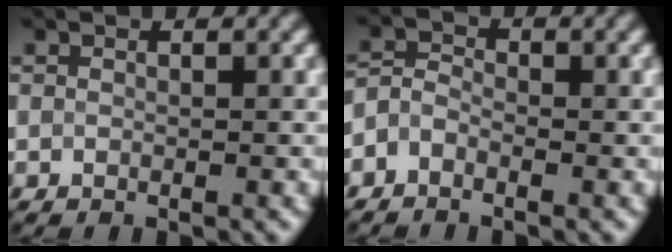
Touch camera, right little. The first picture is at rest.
{"total": 1.9, "force": [-1.1, 1.2, 1.0], "torque": [-0.018, 0.005, -0.033]}